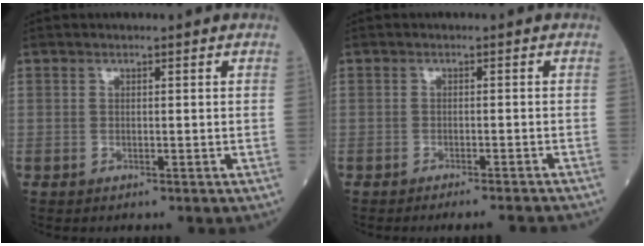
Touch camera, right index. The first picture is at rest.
{"total": 5.2, "force": [-4.9, -0.2, 1.7], "torque": [-0.014, -0.013, -0.066]}